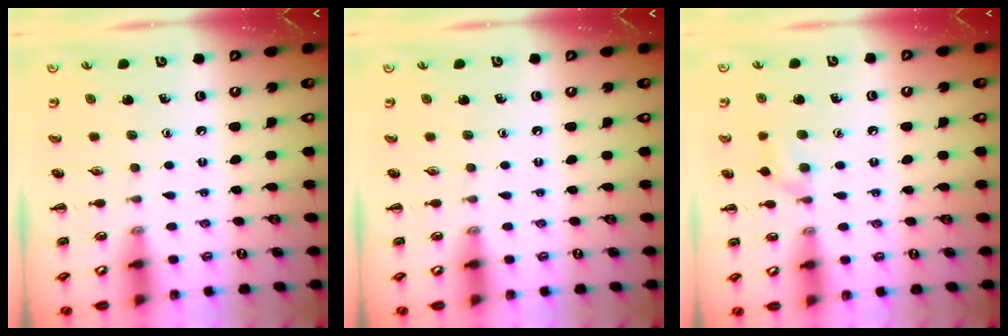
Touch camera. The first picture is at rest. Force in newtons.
{"total": 0.0}
{"total": 7.1, "press": 6.7, "slide": 2.3}